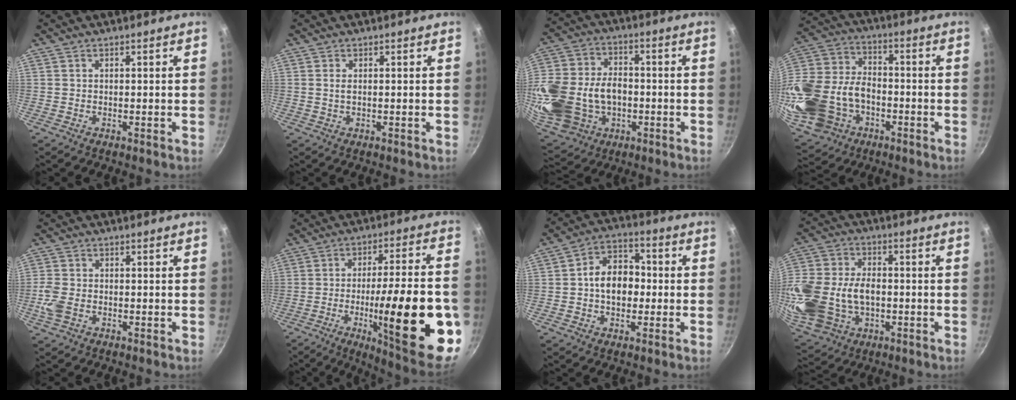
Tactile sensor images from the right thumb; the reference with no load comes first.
{"total": 1.3, "force": [0.2, 0.7, 1.2], "torque": [-0.022, 0.001, 0.002]}
{"total": 25.3, "force": [-4.0, 18.7, 16.5], "torque": [-0.374, 0.031, -0.054]}
{"total": 24.2, "force": [-6.8, 17.6, 15.1], "torque": [-0.326, 0.034, -0.113]}
{"total": 4.7, "force": [-1.4, 3.1, 3.2], "torque": [-0.075, 0.005, -0.031]}
{"total": 28.2, "force": [-7.2, 6.8, 26.4], "torque": [-0.355, 0.014, -0.097]}
{"total": 10.2, "force": [-0.5, 7.5, 6.9], "torque": [-0.067, 0.028, -0.021]}
{"total": 21.5, "force": [-2.8, 15.2, 15.0], "torque": [-0.327, 0.029, -0.041]}